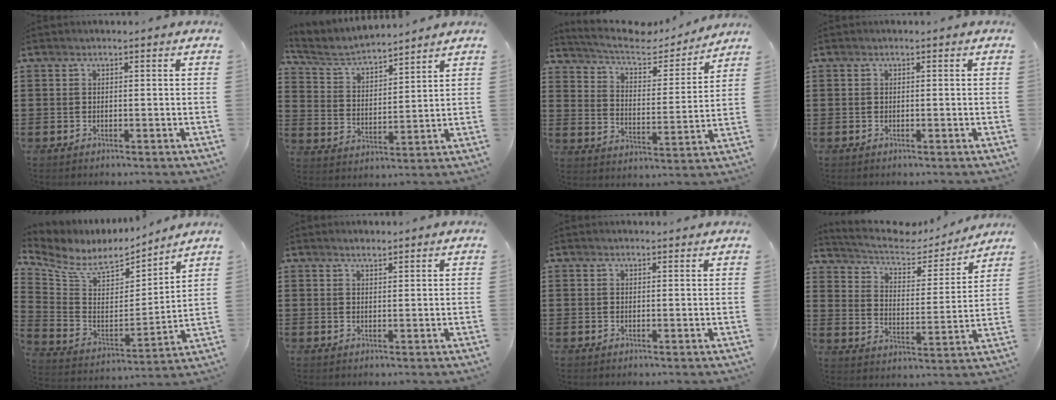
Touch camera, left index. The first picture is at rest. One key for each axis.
{"total": 5.0, "fx": 4.6, "fy": 1.0, "fz": 1.7, "tx": -0.057, "ty": -0.026, "tz": 0.075}
{"total": 6.5, "fx": 5.8, "fy": 1.7, "fz": 2.4, "tx": -0.076, "ty": -0.034, "tz": 0.097}
{"total": 0.0}
{"total": 8.0, "fx": 6.6, "fy": 3.3, "fz": 3.2, "tx": -0.100, "ty": -0.042, "tz": 0.115}
{"total": 1.4, "fx": 1.3, "fy": 0.3, "fz": 0.5, "tx": -0.012, "ty": 0.002, "tz": 0.023}
{"total": 0.7, "fx": 0.7, "fy": 0.2, "fz": 0.0, "tx": -0.002, "ty": 0.001, "tz": 0.014}
{"total": 5.9, "fx": 5.1, "fy": 1.9, "fz": 2.2, "tx": -0.071, "ty": -0.030, "tz": 0.082}